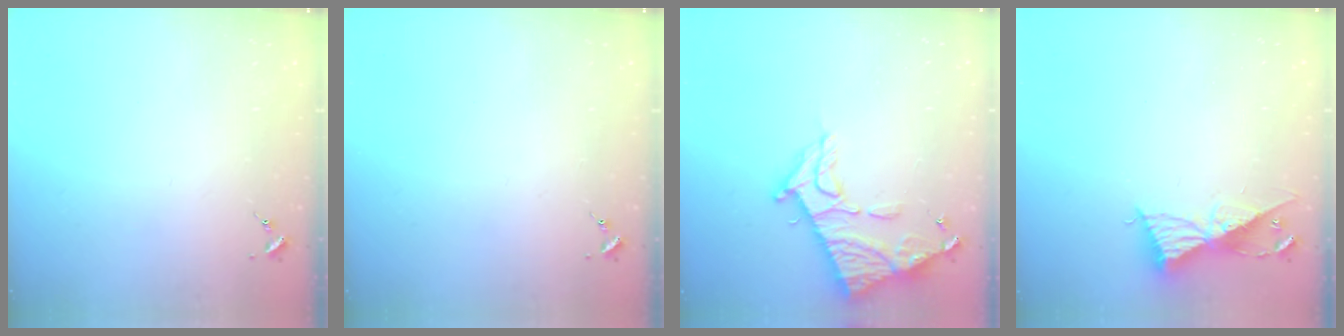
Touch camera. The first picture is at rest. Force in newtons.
{"total": 0.0}
{"total": 15.3, "press": 15.3, "slide": 1.2}
{"total": 9.7, "press": 9.7, "slide": 0.7}